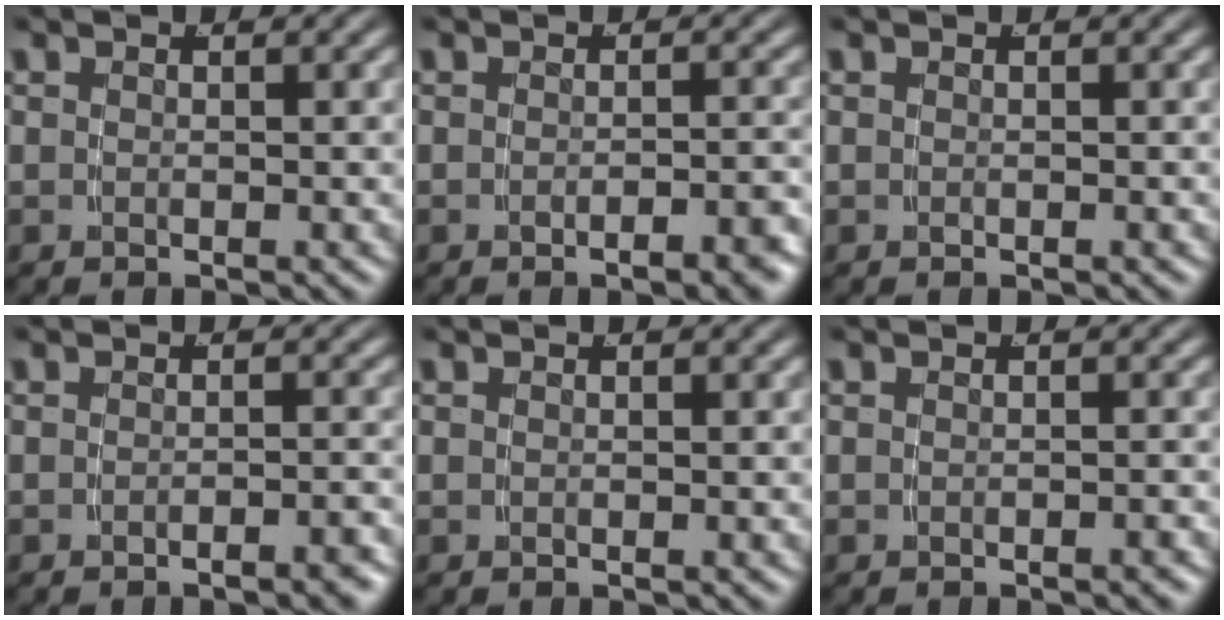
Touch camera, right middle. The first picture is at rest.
{"total": 2.2, "force": [-1.7, -0.2, 1.3], "torque": [-0.014, 0.006, -0.030]}
{"total": 0.0}
{"total": 1.8, "force": [-1.6, -0.1, 0.8], "torque": [-0.008, 0.008, -0.029]}
{"total": 0.0}
{"total": 0.6, "force": [-0.6, -0.1, 0.2], "torque": [-0.004, 0.005, -0.012]}